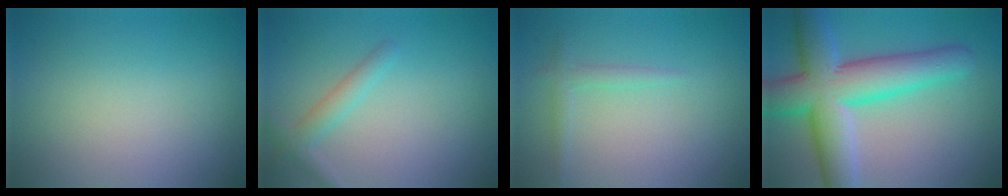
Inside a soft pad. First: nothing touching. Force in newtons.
{"total": 2.0, "press": 2.0, "slide": 0.1}
{"total": 1.3, "press": 1.3, "slide": 0.1}
{"total": 9.9, "press": 9.9, "slide": 0.6}